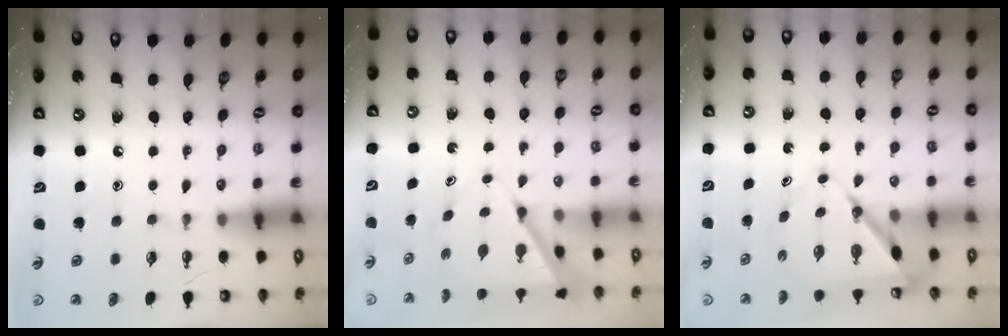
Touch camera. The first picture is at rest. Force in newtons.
{"total": 6.6, "press": 6.6, "slide": 0.4}
{"total": 7.8, "press": 7.7, "slide": 0.8}